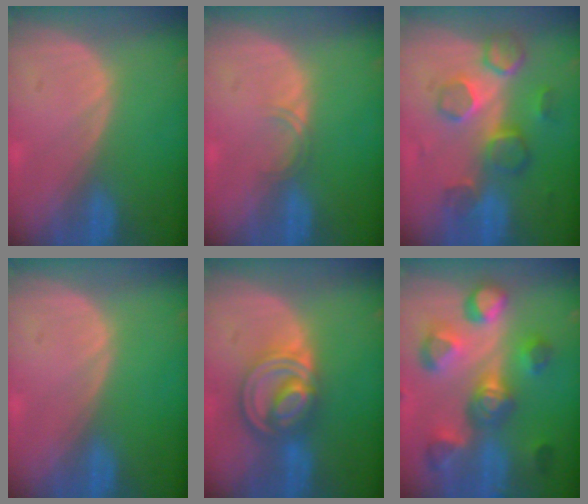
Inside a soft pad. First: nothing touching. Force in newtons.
{"total": 1.4, "press": 1.4, "slide": 0.2}
{"total": 8.6, "press": 7.7, "slide": 3.9}
{"total": 0.0}
{"total": 8.3, "press": 7.0, "slide": 4.5}
{"total": 10.6, "press": 10.0, "slide": 3.5}